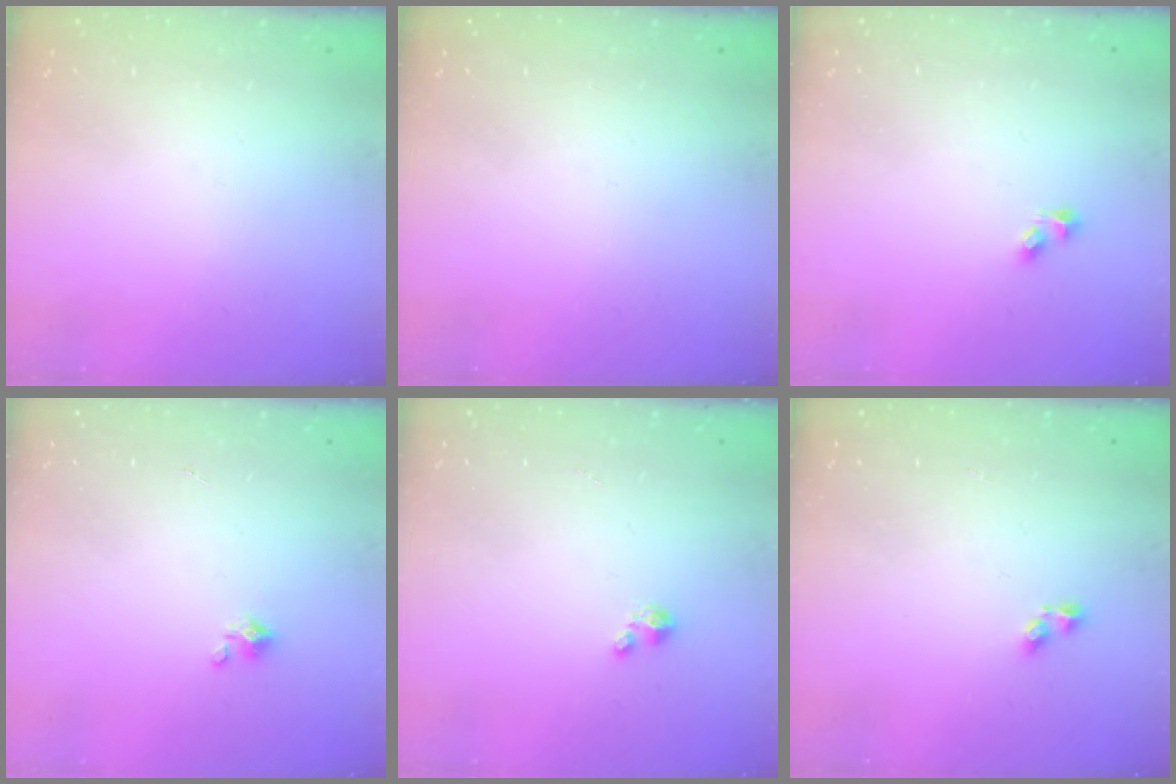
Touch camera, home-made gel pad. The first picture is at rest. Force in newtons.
{"total": 0.0}
{"total": 2.7, "press": 2.4, "slide": 1.1}
{"total": 1.5, "press": 1.5, "slide": 0.1}
{"total": 1.5, "press": 1.5, "slide": 0.1}
{"total": 3.8, "press": 3.8, "slide": 0.6}